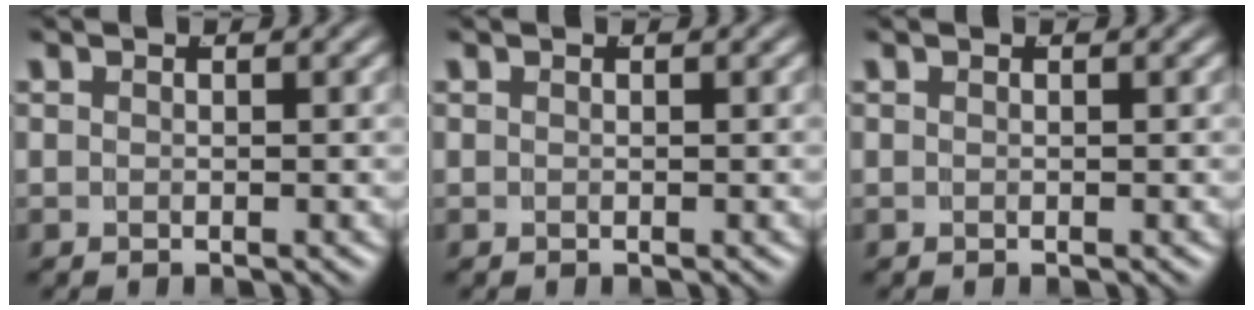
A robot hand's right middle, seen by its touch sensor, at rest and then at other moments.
{"total": 0.0}
{"total": 0.0}